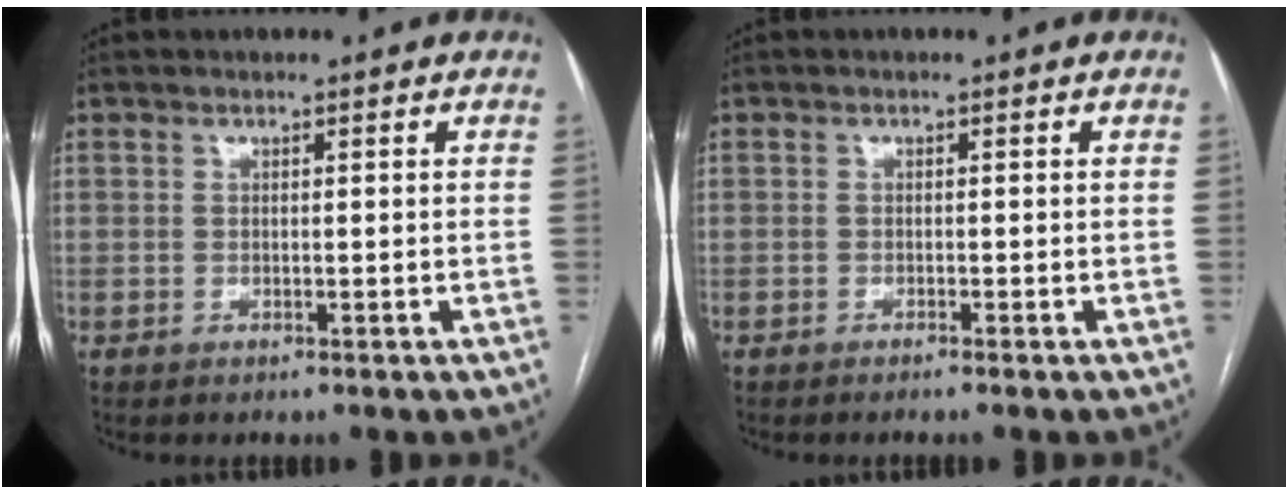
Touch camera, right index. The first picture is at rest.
{"total": 0.7, "force": [-0.6, -0.2, 0.3], "torque": [-0.005, 0.002, -0.012]}